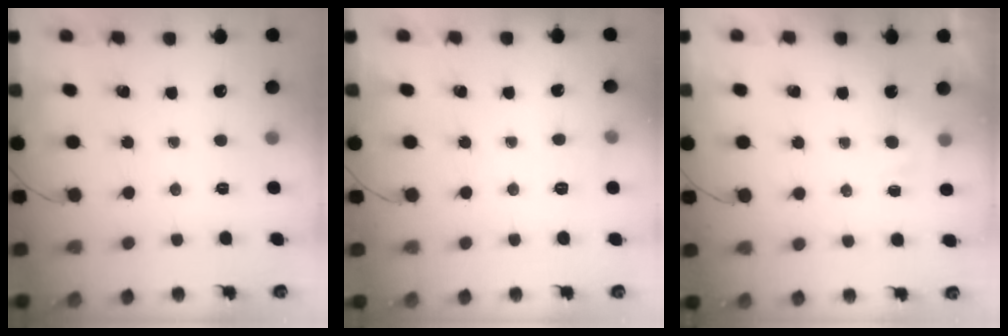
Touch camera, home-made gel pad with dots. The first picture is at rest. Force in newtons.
{"total": 5.5, "press": 5.3, "slide": 1.5}
{"total": 2.6, "press": 2.4, "slide": 1.1}